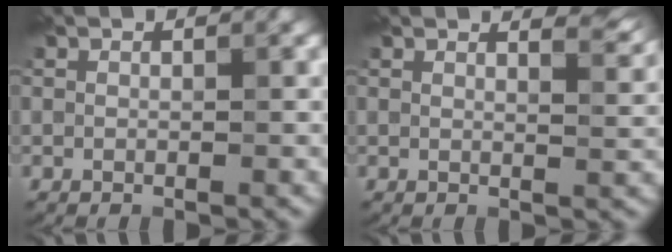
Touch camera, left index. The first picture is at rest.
{"total": 3.8, "force": [3.1, 1.0, 1.9], "torque": [-0.015, 0.012, 0.027]}